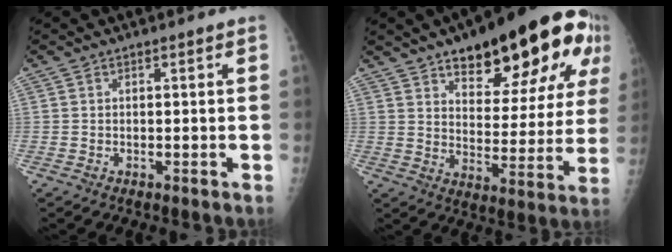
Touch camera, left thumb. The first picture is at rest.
{"total": 23.6, "force": [13.9, 9.2, 16.7], "torque": [-0.185, -0.043, 0.196]}